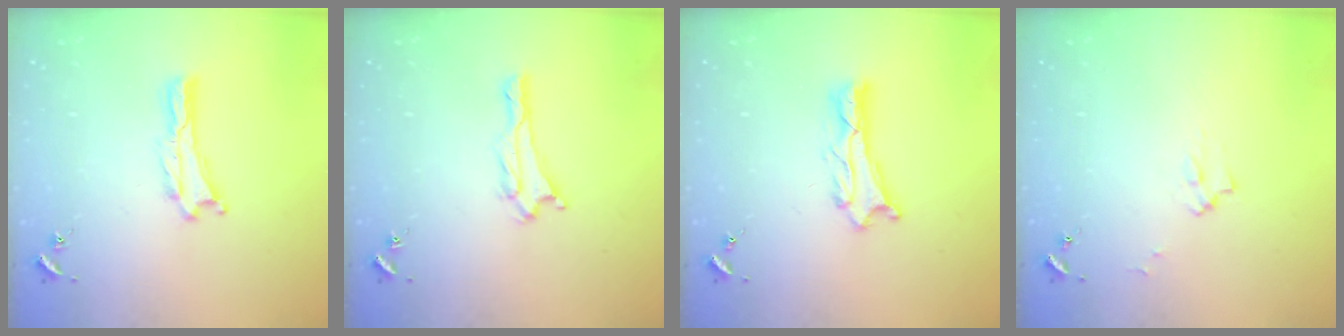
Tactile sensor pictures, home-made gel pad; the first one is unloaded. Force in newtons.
{"total": 1.4, "press": 1.4, "slide": 0.2}
{"total": 1.8, "press": 1.8, "slide": 0.2}
{"total": 2.2, "press": 2.2, "slide": 0.3}